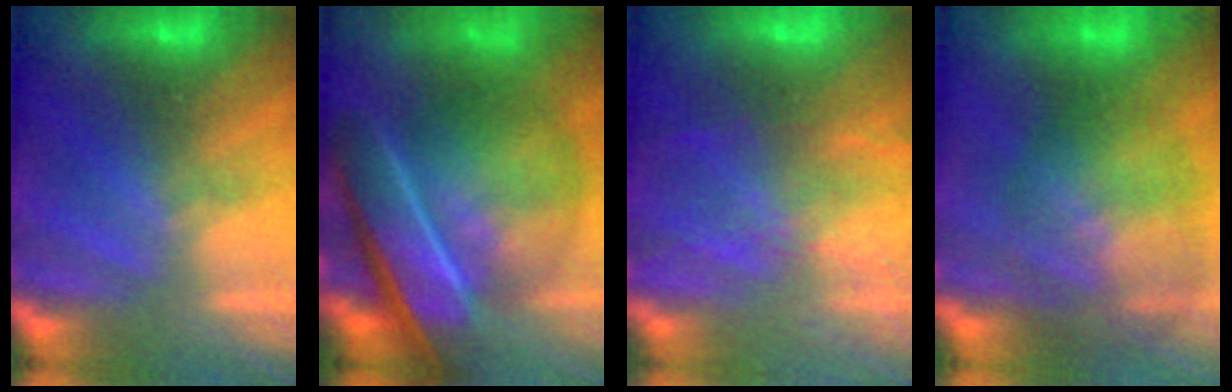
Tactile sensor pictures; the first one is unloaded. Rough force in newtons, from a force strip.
{"total": 7.5}
{"total": 8.9}
{"total": 8.7}